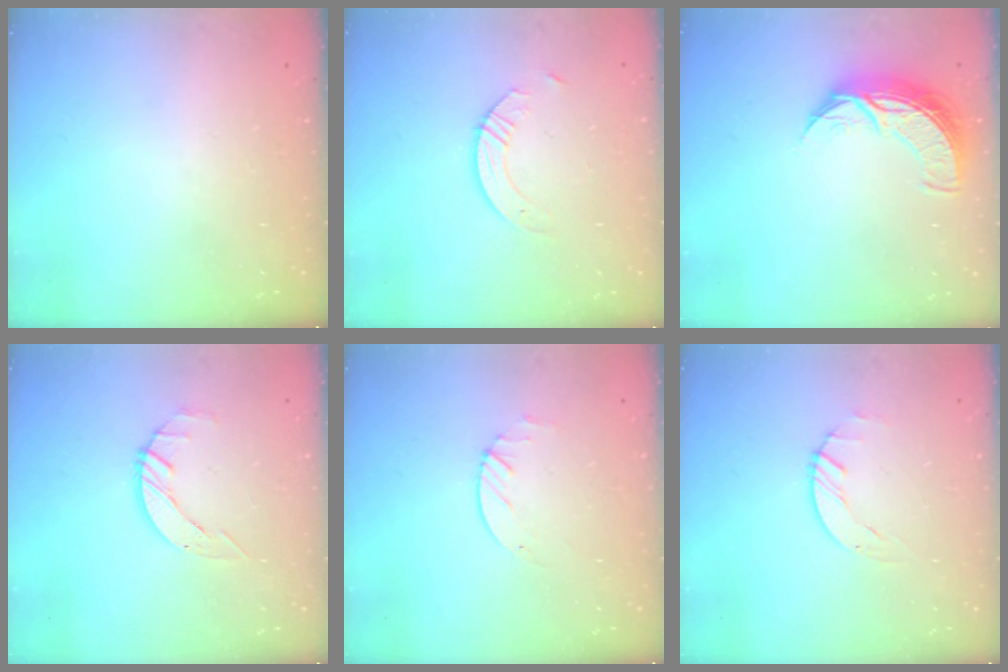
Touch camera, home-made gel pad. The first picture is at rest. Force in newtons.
{"total": 4.7, "press": 4.7, "slide": 0.5}
{"total": 9.5, "press": 9.5, "slide": 0.6}
{"total": 2.4, "press": 2.4, "slide": 0.1}
{"total": 2.0, "press": 2.0, "slide": 0.2}
{"total": 0.7, "press": 0.7, "slide": 0.2}